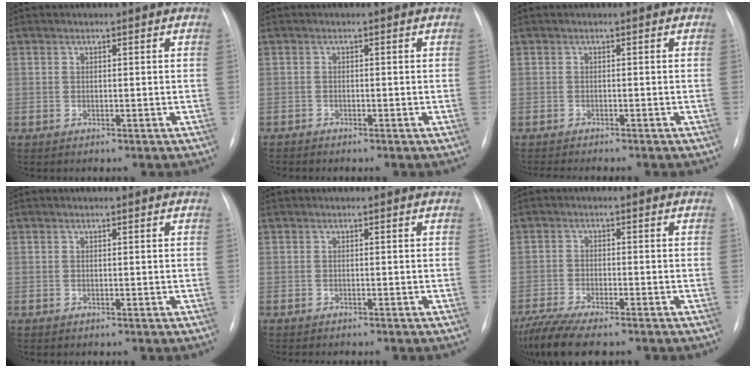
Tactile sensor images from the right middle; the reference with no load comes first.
{"total": 0.7, "force": [-0.7, 0.0, -0.1], "torque": [-0.005, -0.003, -0.015]}
{"total": 4.9, "force": [-4.4, 0.5, 2.2], "torque": [-0.026, -0.006, -0.060]}
{"total": 0.0}
{"total": 2.9, "force": [-2.5, 0.7, 1.4], "torque": [-0.021, -0.007, -0.024]}
{"total": 8.8, "force": [-7.3, 1.1, 4.8], "torque": [-0.089, -0.017, -0.123]}